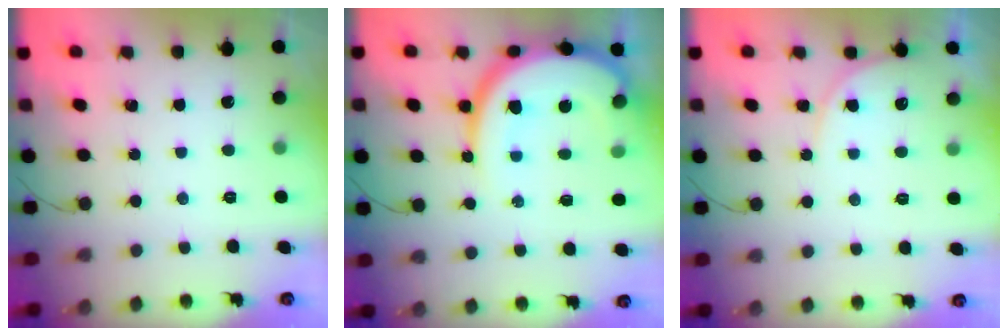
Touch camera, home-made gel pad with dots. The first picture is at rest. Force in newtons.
{"total": 16.9, "press": 16.9, "slide": 1.5}
{"total": 5.8, "press": 5.8, "slide": 0.4}